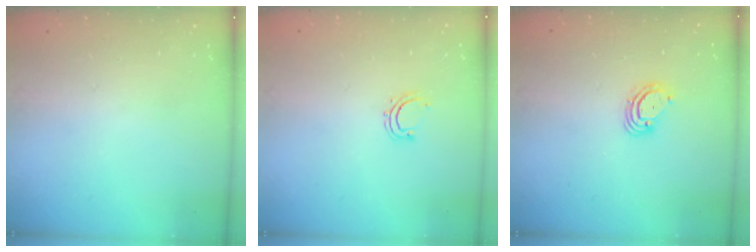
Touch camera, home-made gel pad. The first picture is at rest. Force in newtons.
{"total": 4.2, "press": 4.1, "slide": 0.9}
{"total": 4.4, "press": 4.4, "slide": 0.4}